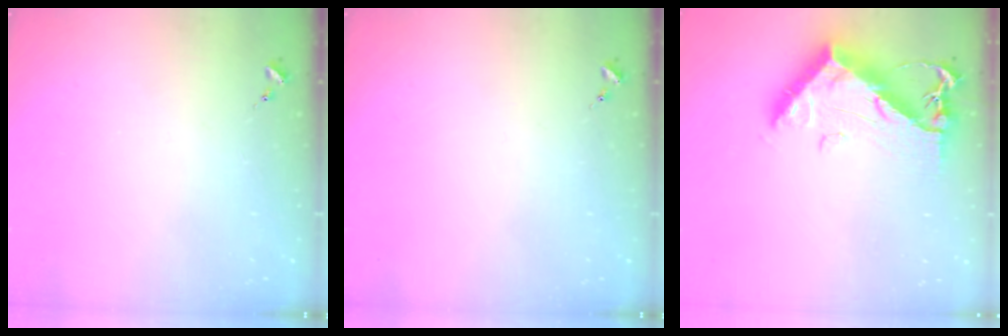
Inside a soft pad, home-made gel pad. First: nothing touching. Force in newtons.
{"total": 0.0}
{"total": 14.0, "press": 14.0, "slide": 1.3}